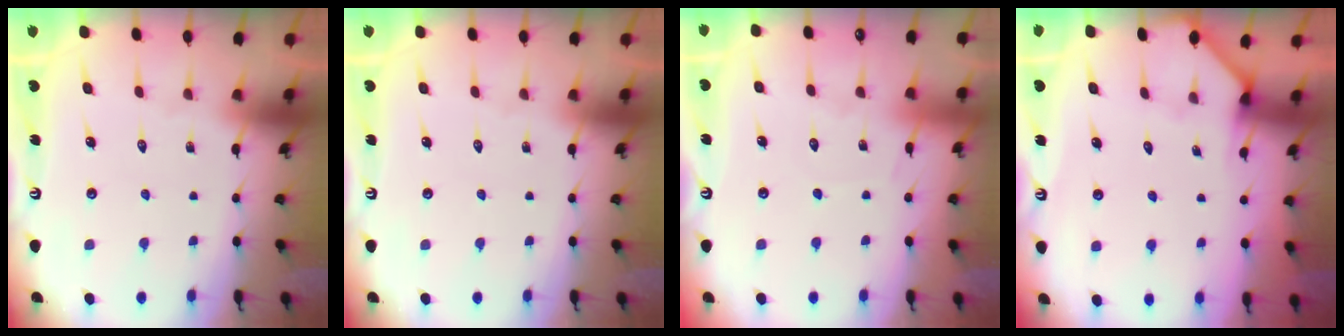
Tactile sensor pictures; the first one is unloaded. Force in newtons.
{"total": 0.0}
{"total": 4.6, "press": 4.5, "slide": 0.7}
{"total": 2.5, "press": 2.5, "slide": 0.1}